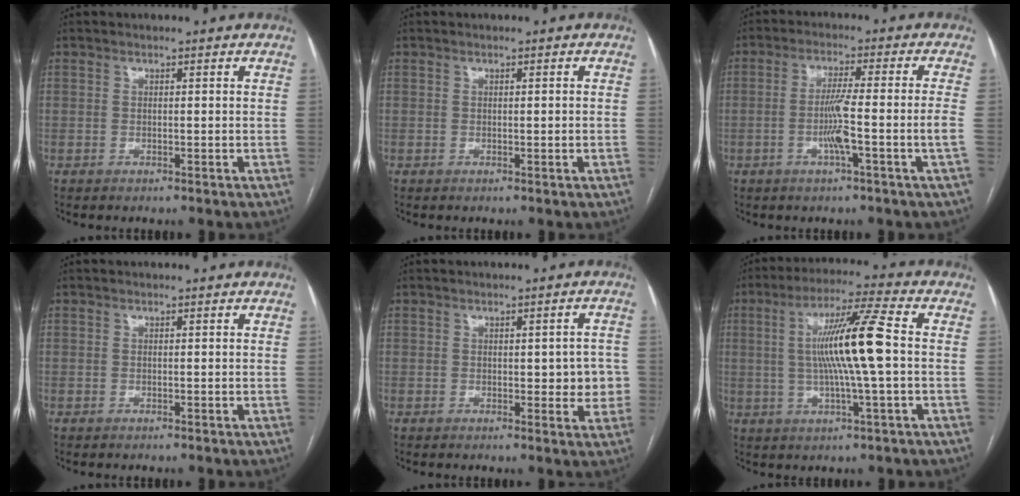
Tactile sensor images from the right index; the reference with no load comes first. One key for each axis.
{"total": 0.7, "fx": -0.1, "fy": -0.1, "fz": 0.6, "tx": -0.011, "ty": -0.001, "tz": 0.002}
{"total": 6.9, "fx": -2.1, "fy": -1.3, "fz": 6.4, "tx": -0.121, "ty": 0.001, "tz": -0.037}
{"total": 0.0}
{"total": 5.0, "fx": -0.2, "fy": 2.0, "fz": 4.6, "tx": -0.045, "ty": 0.009, "tz": 0.001}
{"total": 12.2, "fx": 0.5, "fy": -0.5, "fz": 12.2, "tx": -0.225, "ty": 0.007, "tz": 0.007}